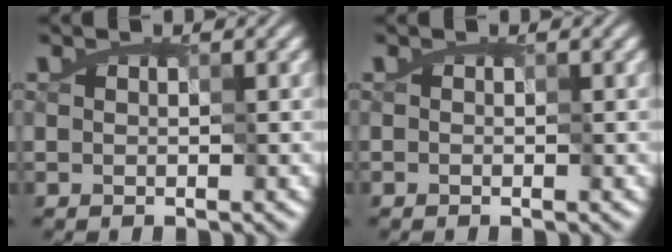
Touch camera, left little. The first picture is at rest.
{"total": 0.0}